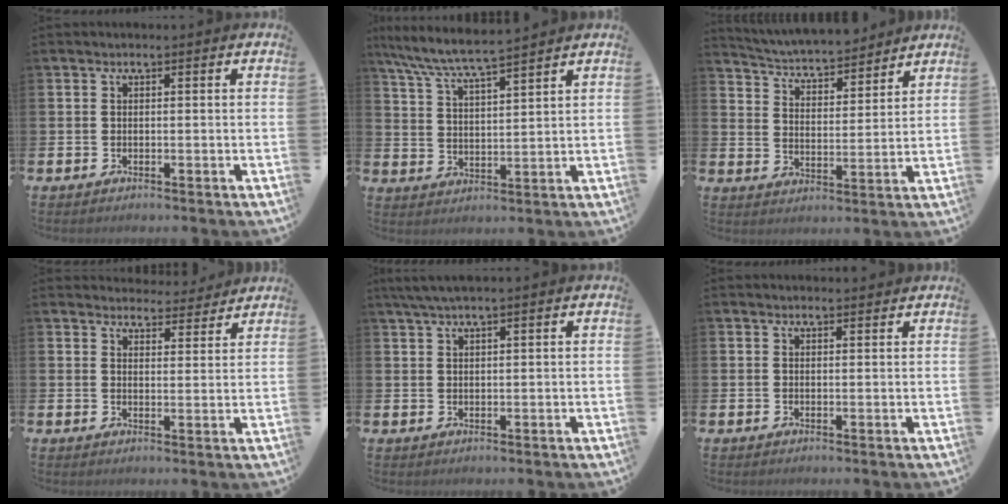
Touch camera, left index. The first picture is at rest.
{"total": 6.6, "force": [6.3, -0.1, 2.0], "torque": [-0.062, -0.038, 0.109]}
{"total": 5.0, "force": [4.9, 0.9, 0.6], "torque": [-0.041, -0.040, 0.081]}
{"total": 4.1, "force": [4.0, 0.7, -0.2], "torque": [0.007, -0.028, 0.070]}
{"total": 2.4, "force": [1.9, 0.0, 1.5], "torque": [-0.040, 0.005, 0.035]}
{"total": 0.9, "force": [0.9, 0.1, 0.2], "torque": [0.009, -0.003, 0.014]}